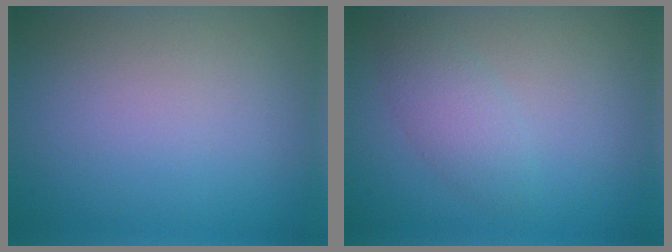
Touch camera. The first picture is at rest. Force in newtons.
{"total": 2.5, "press": 2.5, "slide": 0.1}